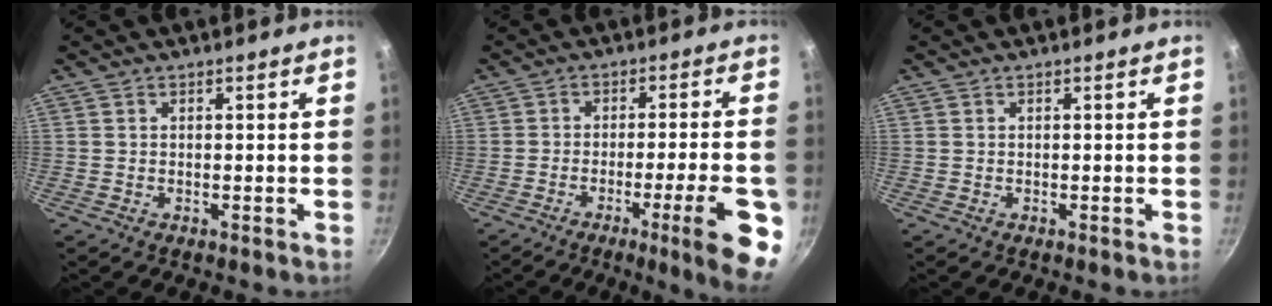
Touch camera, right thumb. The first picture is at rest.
{"total": 12.8, "force": [-4.9, 1.7, 11.7], "torque": [-0.148, 0.019, -0.065]}
{"total": 0.0}